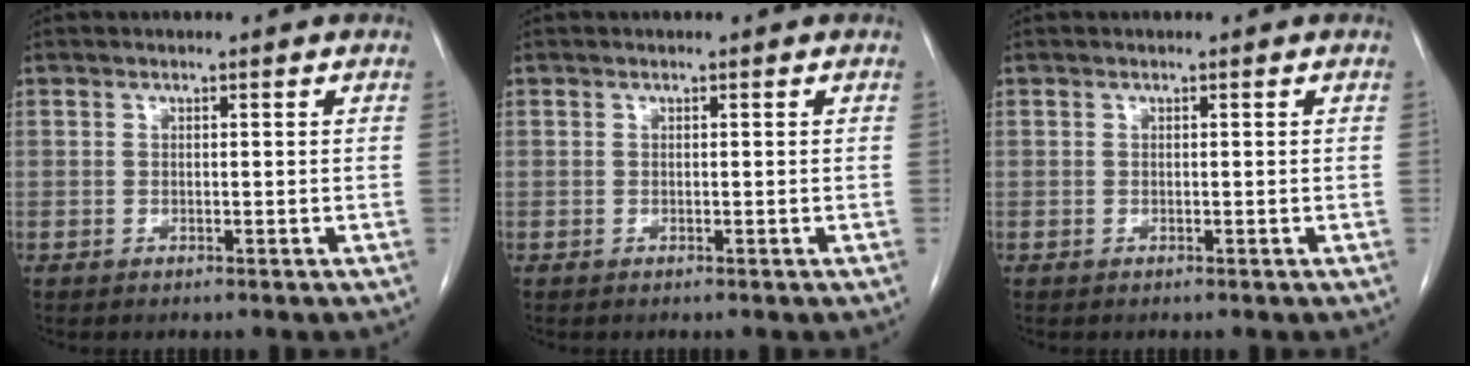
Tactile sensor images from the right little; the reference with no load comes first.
{"total": 0.0}
{"total": 0.0}